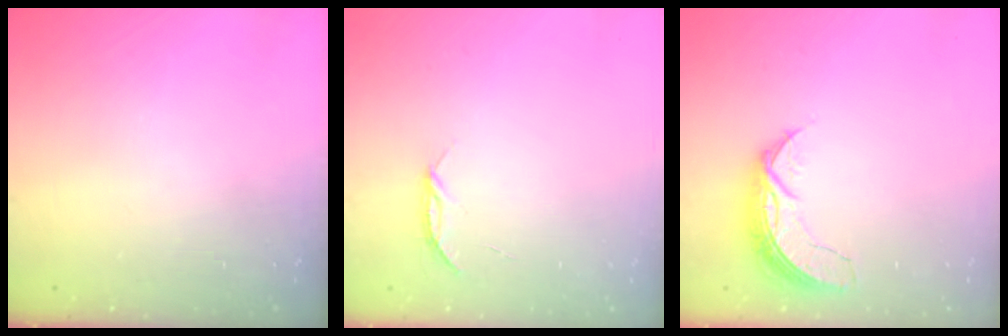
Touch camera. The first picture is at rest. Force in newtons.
{"total": 3.6, "press": 3.6, "slide": 0.5}
{"total": 7.2, "press": 7.2, "slide": 0.5}